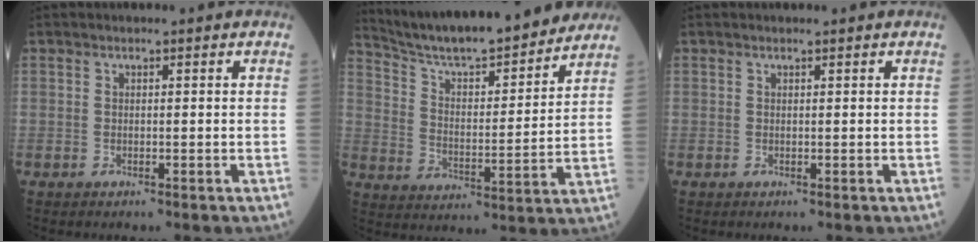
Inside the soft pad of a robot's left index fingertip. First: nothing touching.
{"total": 18.6, "force": [16.9, 1.8, 7.7], "torque": [-0.133, -0.009, 0.259]}
{"total": 0.6, "force": [-0.6, -0.1, -0.2], "torque": [-0.003, -0.008, -0.009]}